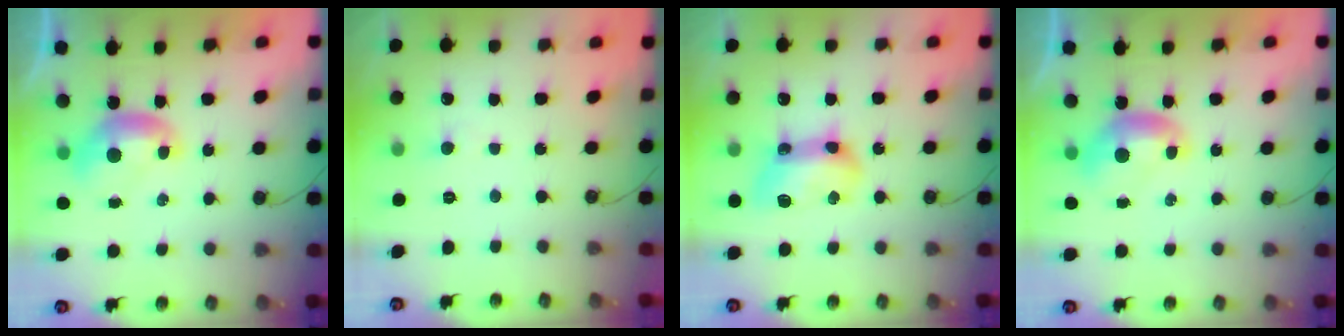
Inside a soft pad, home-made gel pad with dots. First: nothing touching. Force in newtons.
{"total": 0.9, "press": 0.7, "slide": 0.5}
{"total": 11.7, "press": 11.6, "slide": 0.6}
{"total": 0.0}